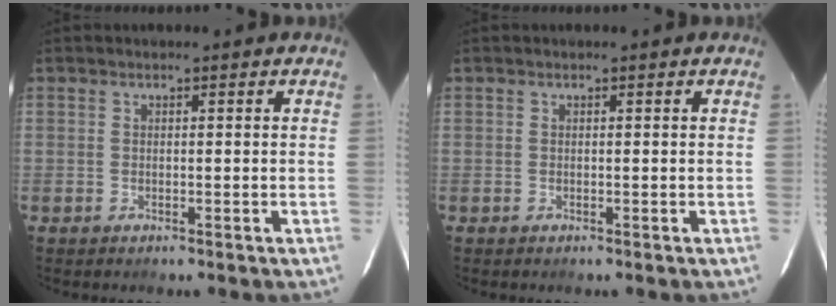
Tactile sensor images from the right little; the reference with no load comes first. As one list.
[{"total": 0.0}]